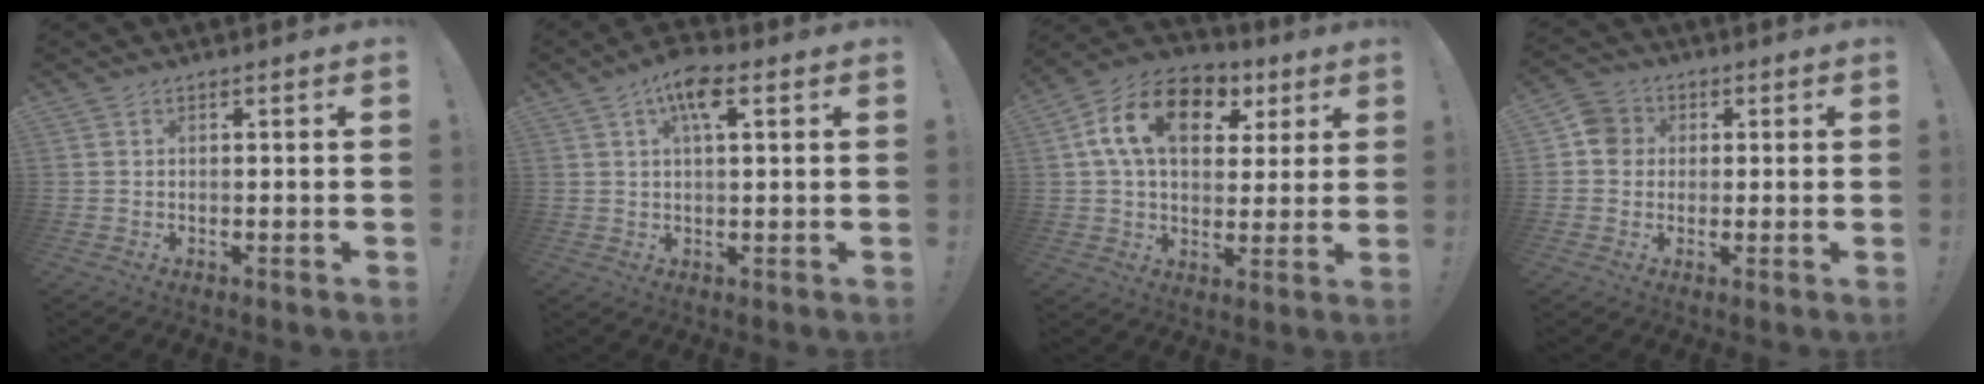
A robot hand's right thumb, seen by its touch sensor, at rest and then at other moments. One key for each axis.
{"total": 7.8, "fx": 3.3, "fy": 2.9, "fz": 6.5, "tx": -0.102, "ty": -0.004, "tz": 0.053}
{"total": 17.1, "fx": 6.1, "fy": 11.3, "fz": 11.3, "tx": -0.185, "ty": -0.005, "tz": 0.112}
{"total": 6.1, "fx": 0.4, "fy": 5.7, "fz": 2.3, "tx": -0.028, "ty": 0.015, "tz": 0.009}